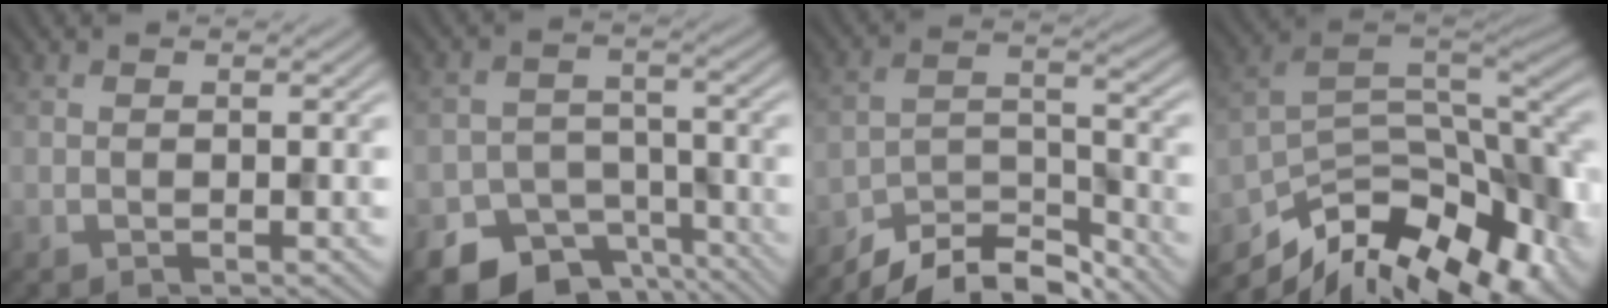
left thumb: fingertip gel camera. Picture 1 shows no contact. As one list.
[{"total": 9.9, "force": [-7.0, 6.2, 3.3], "torque": [-0.047, -0.022, -0.103]}, {"total": 8.6, "force": [-7.6, 2.3, 3.4], "torque": [-0.056, 0.002, -0.146]}, {"total": 14.7, "force": [-9.1, 6.1, 9.8], "torque": [-0.195, -0.021, -0.146]}]